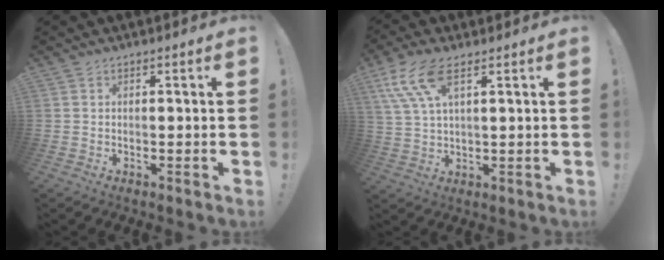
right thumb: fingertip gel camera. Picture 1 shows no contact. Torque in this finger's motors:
{"motor_torque": [0.01, 0.26, 1.00, 0.32, 0.09]}